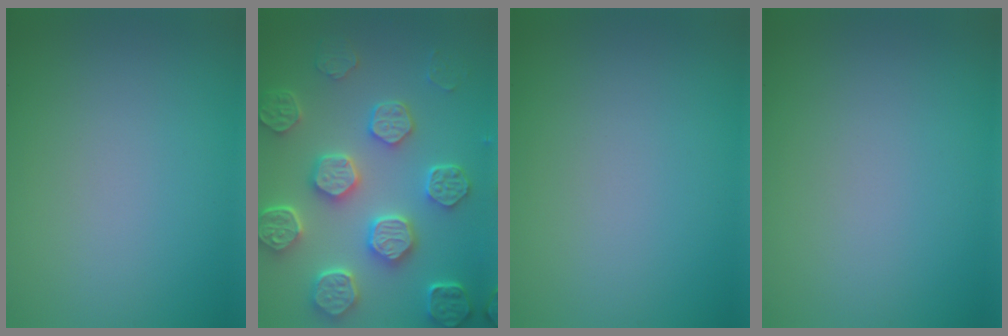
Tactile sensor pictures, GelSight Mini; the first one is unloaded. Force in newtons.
{"total": 7.6, "press": 6.3, "slide": 4.3}
{"total": 0.0}
{"total": 0.0}